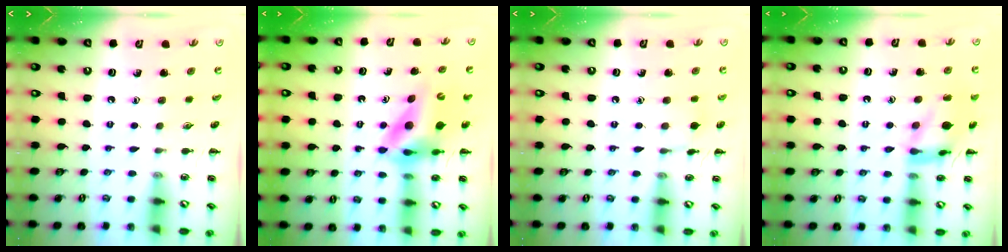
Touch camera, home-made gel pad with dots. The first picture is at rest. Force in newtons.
{"total": 9.6, "press": 9.1, "slide": 3.0}
{"total": 6.6, "press": 6.4, "slide": 1.7}
{"total": 12.8, "press": 12.8, "slide": 0.6}